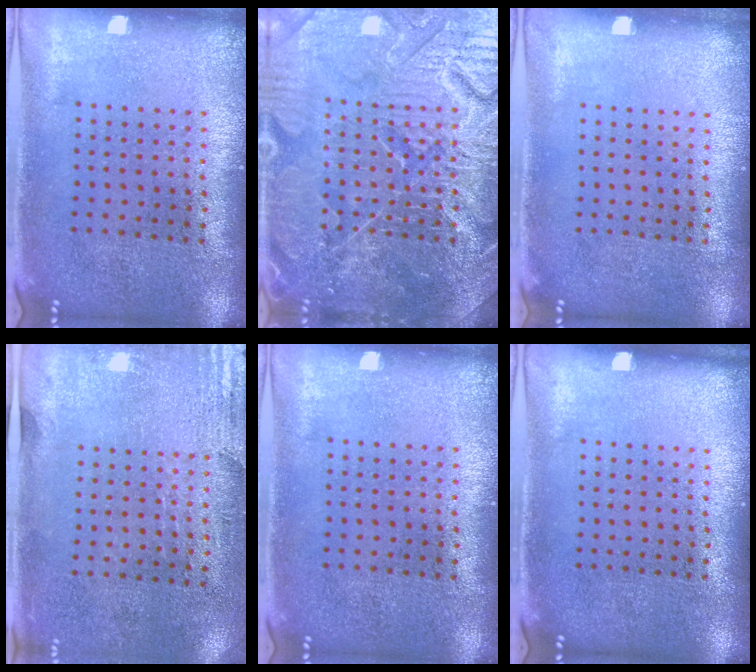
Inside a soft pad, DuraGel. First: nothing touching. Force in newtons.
{"total": 6.4, "press": 6.3, "slide": 0.7}
{"total": 0.0}
{"total": 2.9, "press": 2.4, "slide": 1.5}
{"total": 0.0}
{"total": 0.0}